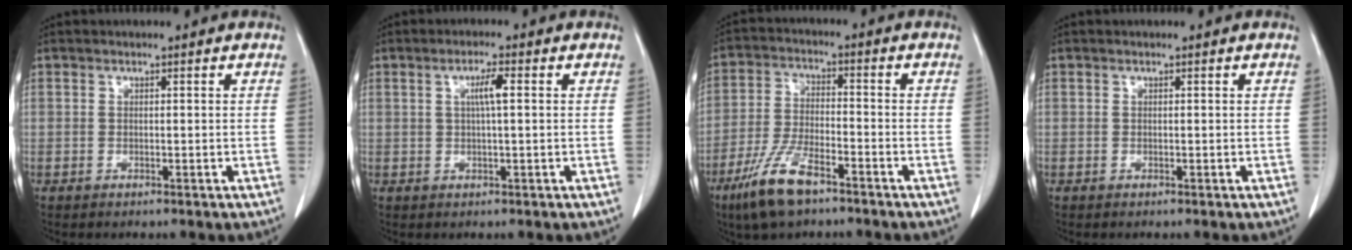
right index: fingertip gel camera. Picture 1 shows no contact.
{"total": 3.0, "force": [0.6, 0.0, 2.9], "torque": [-0.054, 0.001, 0.011]}
{"total": 9.7, "force": [-6.5, 2.4, 6.8], "torque": [-0.144, -0.017, -0.121]}
{"total": 0.0}